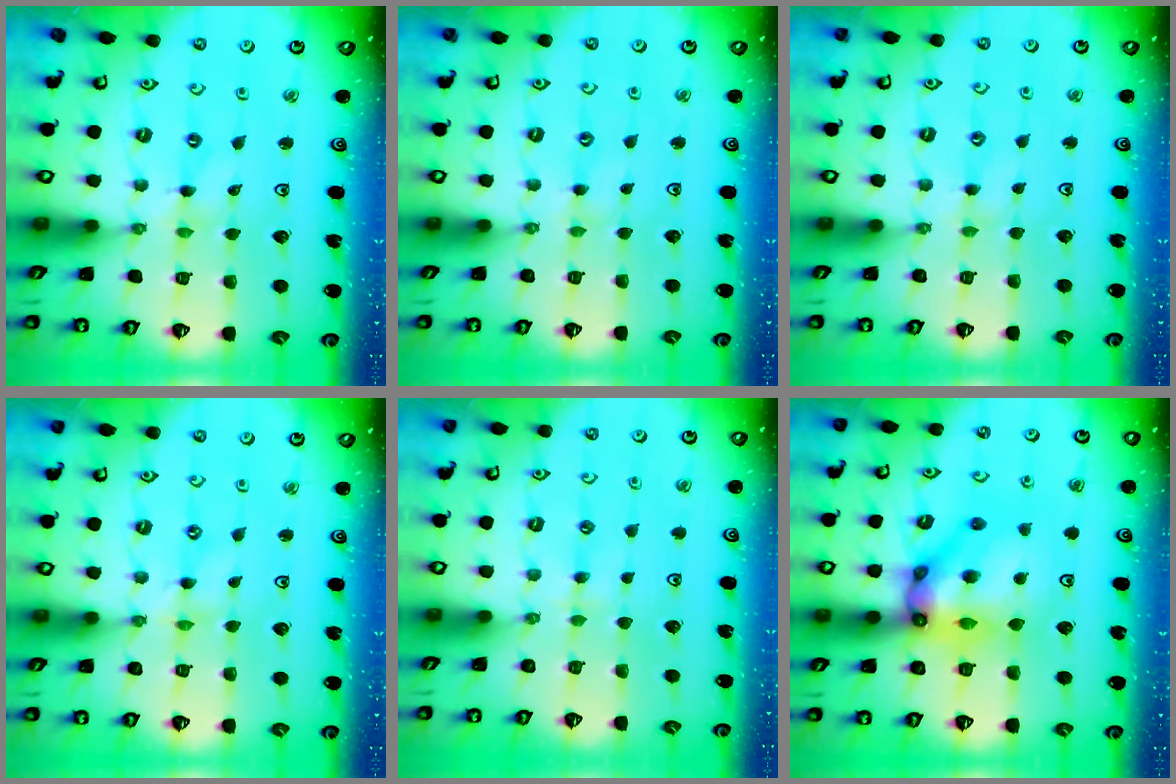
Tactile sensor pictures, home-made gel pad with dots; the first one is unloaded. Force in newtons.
{"total": 1.5, "press": 1.5, "slide": 0.3}
{"total": 2.5, "press": 2.5, "slide": 0.3}
{"total": 0.0}
{"total": 1.9, "press": 1.9, "slide": 0.4}
{"total": 14.9, "press": 14.9, "slide": 1.1}